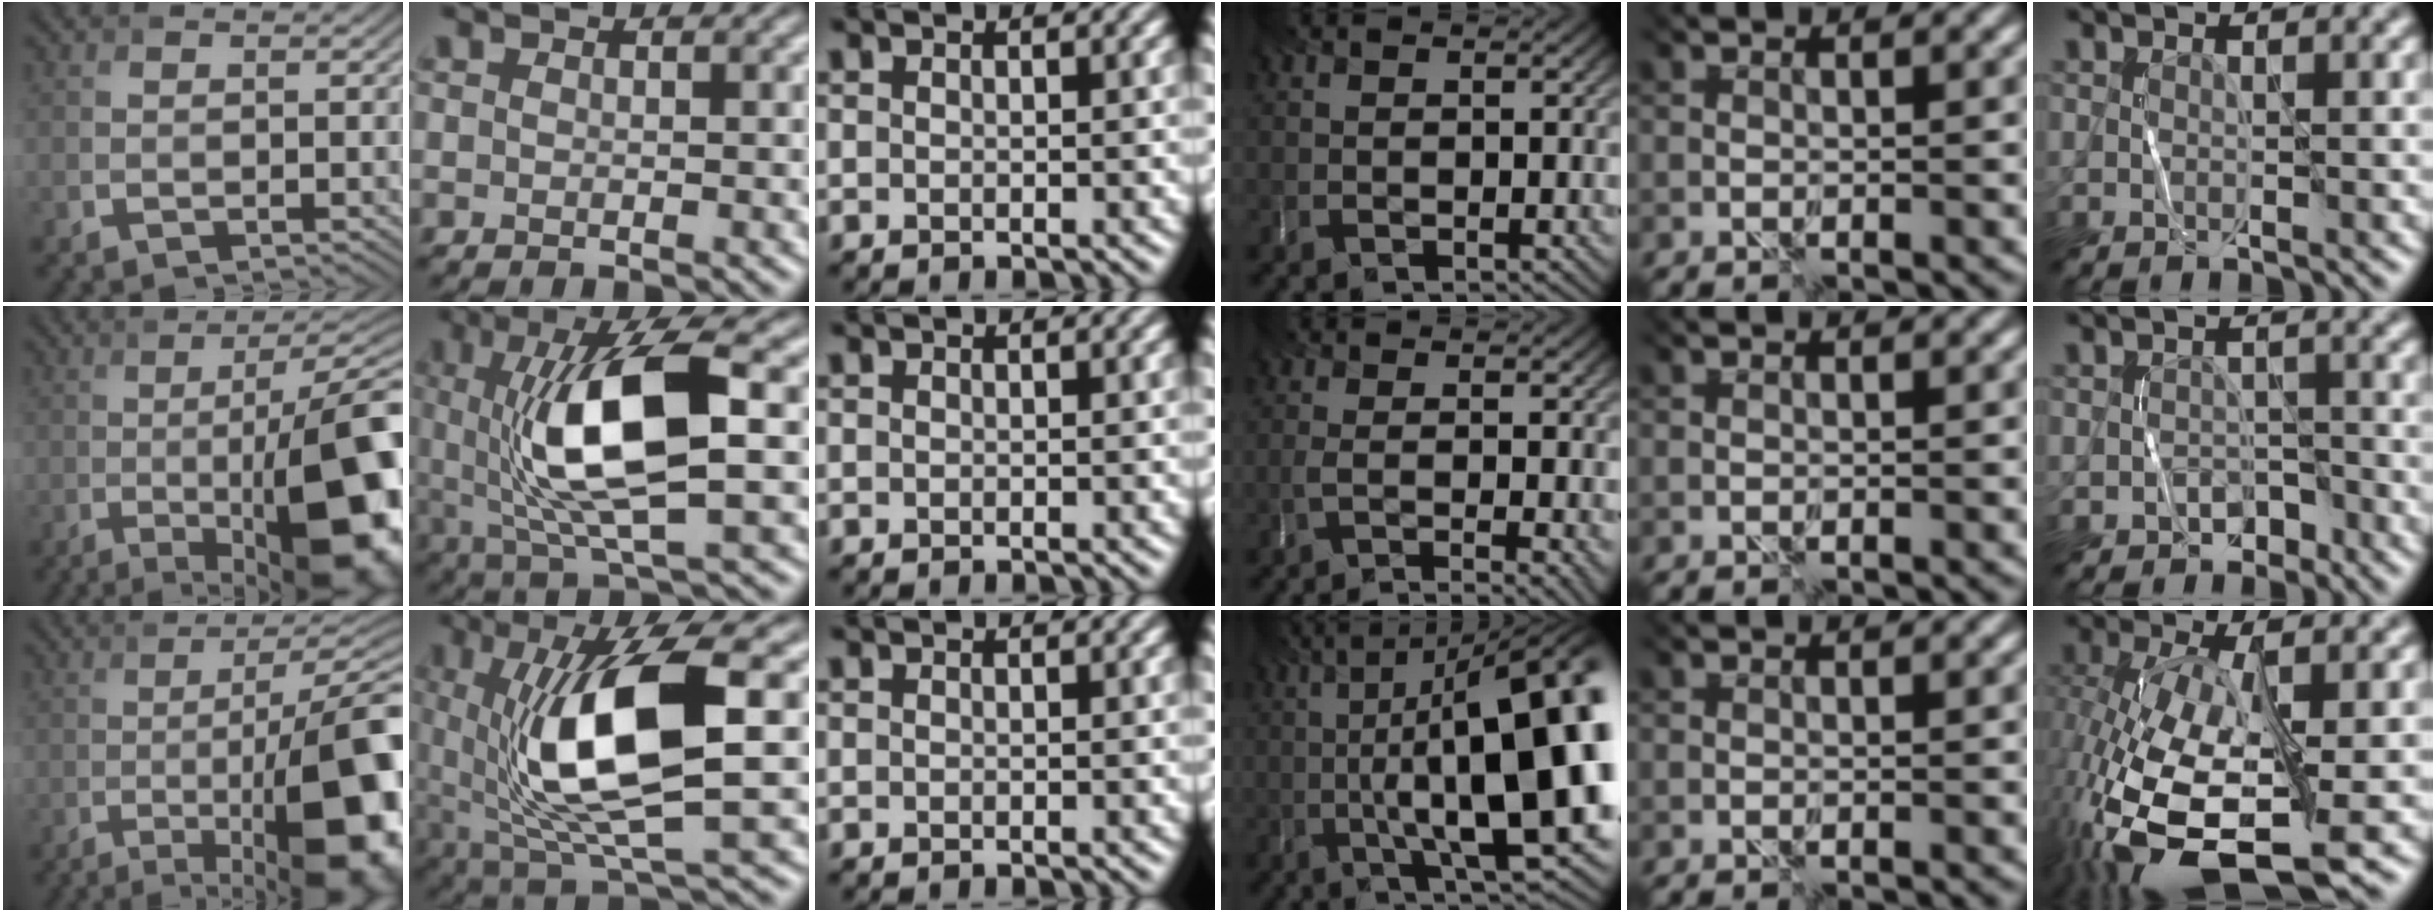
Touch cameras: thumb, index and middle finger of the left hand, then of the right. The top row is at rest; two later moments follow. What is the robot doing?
{"motion": "wrap", "object": "string"}